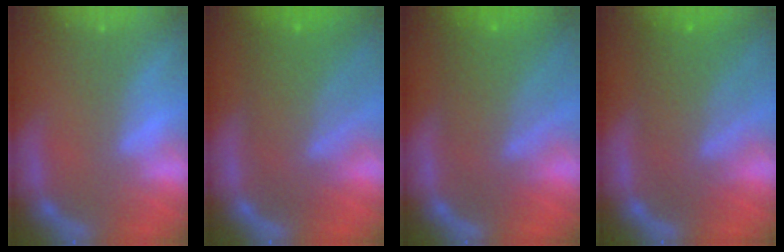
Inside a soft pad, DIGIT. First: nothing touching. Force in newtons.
{"total": 9.1}
{"total": 8.6}
{"total": 8.5}